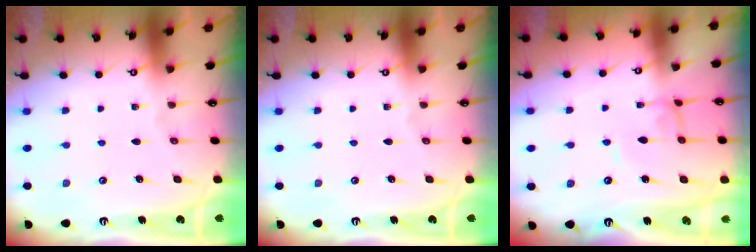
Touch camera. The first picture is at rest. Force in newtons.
{"total": 0.0}
{"total": 1.1, "press": 1.0, "slide": 0.3}